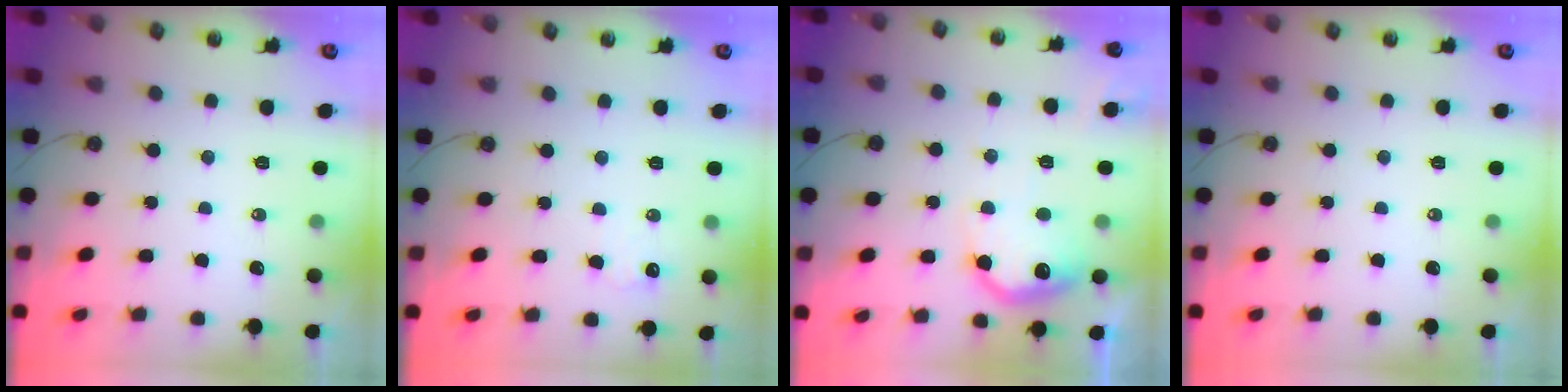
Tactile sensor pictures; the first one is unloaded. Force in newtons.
{"total": 7.0, "press": 6.8, "slide": 1.3}
{"total": 14.9, "press": 14.9, "slide": 0.8}
{"total": 0.0}